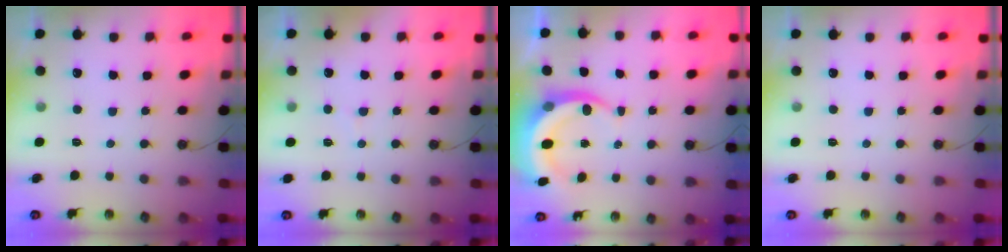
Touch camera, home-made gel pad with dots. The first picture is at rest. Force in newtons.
{"total": 2.9, "press": 2.7, "slide": 1.1}
{"total": 7.2, "press": 7.2, "slide": 0.7}
{"total": 0.0}